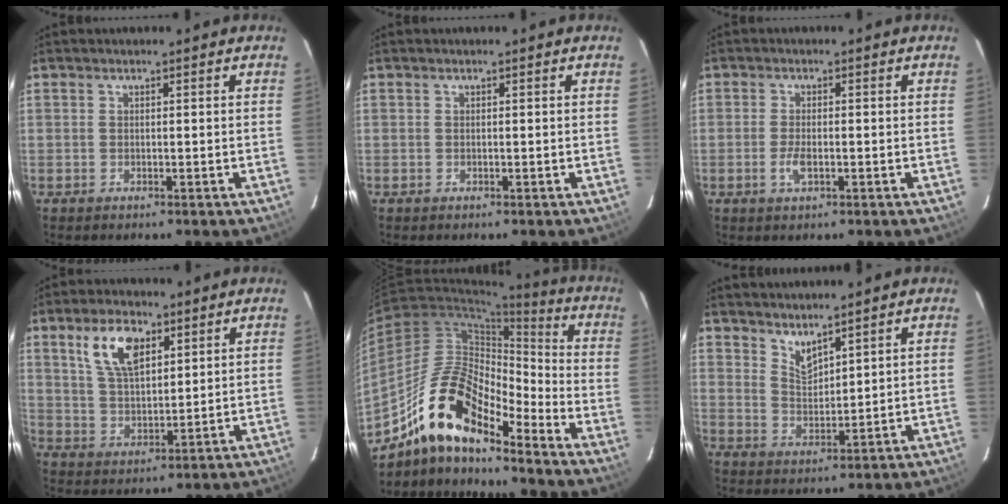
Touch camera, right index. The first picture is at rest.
{"total": 0.0}
{"total": 3.0, "force": [-1.0, 1.1, 2.6], "torque": [-0.056, -0.003, -0.019]}
{"total": 9.5, "force": [4.8, 4.6, 6.8], "torque": [-0.130, 0.014, 0.096]}
{"total": 16.8, "force": [-12.2, 5.3, 10.3], "torque": [-0.185, 0.006, -0.237]}
{"total": 4.6, "force": [4.0, 1.2, 1.8], "torque": [-0.030, -0.007, 0.075]}